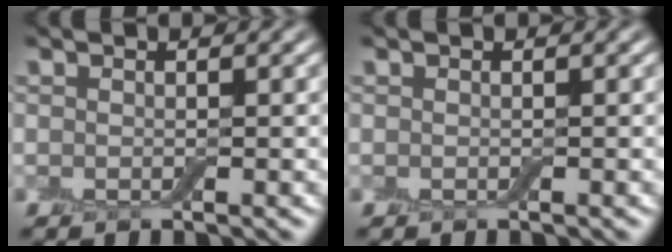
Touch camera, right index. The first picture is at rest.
{"total": 0.0}